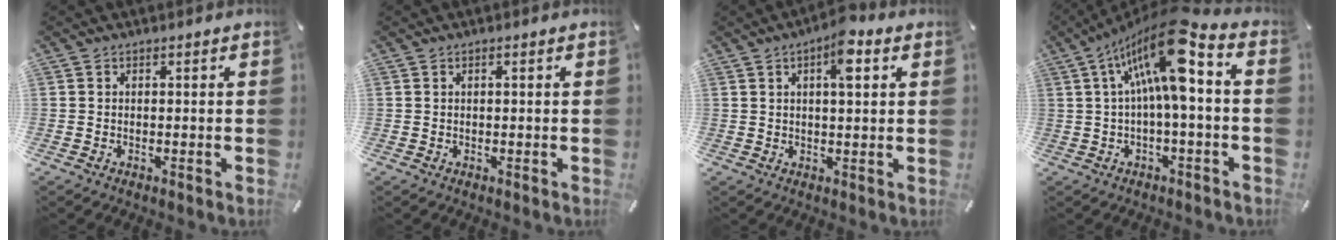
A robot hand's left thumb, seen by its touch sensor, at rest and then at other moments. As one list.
[{"total": 0.8, "force": [0.1, 0.2, 0.7], "torque": [-0.013, 0.001, 0.002]}, {"total": 6.9, "force": [3.0, 2.6, 5.7], "torque": [-0.086, -0.003, 0.045]}, {"total": 17.3, "force": [5.1, 5.3, 15.7], "torque": [-0.294, -0.027, 0.072]}]